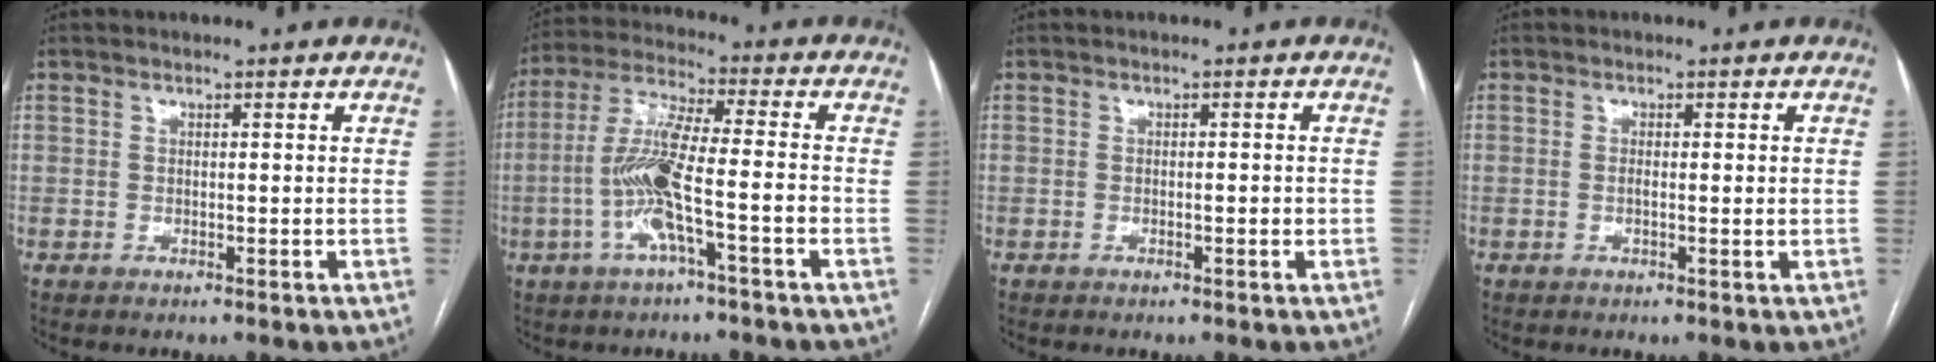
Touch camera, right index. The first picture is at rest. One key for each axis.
{"total": 10.6, "fx": -3.3, "fy": 0.7, "fz": 10.1, "tx": -0.208, "ty": 0.011, "tz": -0.066}
{"total": 1.2, "fx": -0.3, "fy": 0.3, "fz": 1.1, "tx": -0.015, "ty": 0.001, "tz": -0.004}
{"total": 2.2, "fx": -0.1, "fy": 0.5, "fz": 2.1, "tx": -0.036, "ty": -0.001, "tz": 0.000}